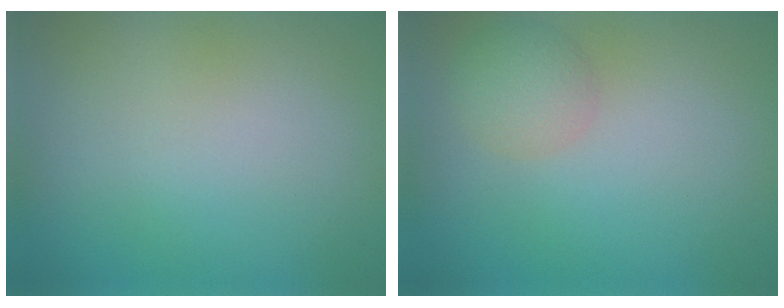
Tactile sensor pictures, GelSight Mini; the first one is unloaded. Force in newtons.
{"total": 2.5, "press": 2.5, "slide": 0.1}